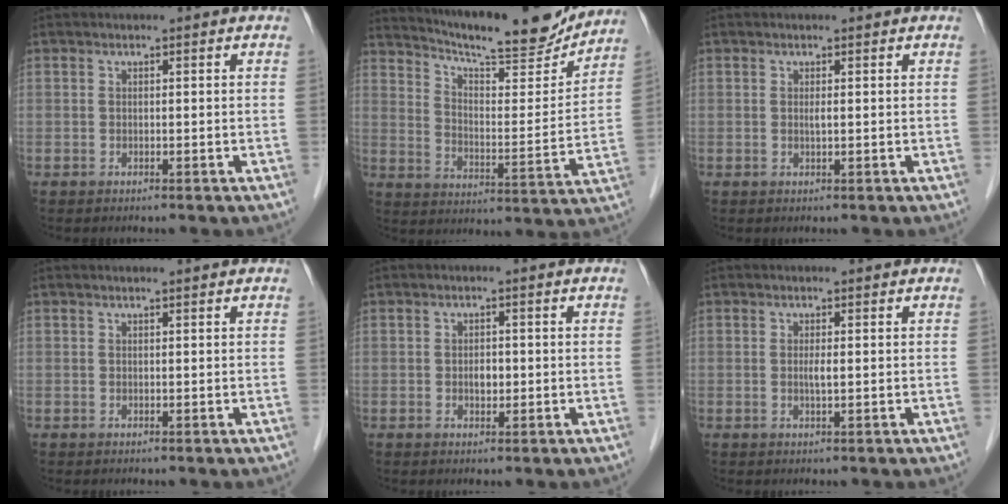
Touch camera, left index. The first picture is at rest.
{"total": 19.0, "force": [17.4, 2.1, 7.3], "torque": [-0.120, -0.030, 0.245]}
{"total": 0.7, "force": [-0.2, 0.0, 0.6], "torque": [-0.015, -0.004, -0.006]}
{"total": 0.6, "force": [0.5, -0.2, 0.3], "torque": [-0.008, 0.001, 0.008]}
{"total": 1.7, "force": [-0.5, 1.0, 1.2], "torque": [-0.020, -0.003, -0.009]}
{"total": 1.2, "force": [-0.2, 0.0, 1.2], "torque": [-0.027, -0.005, -0.005]}